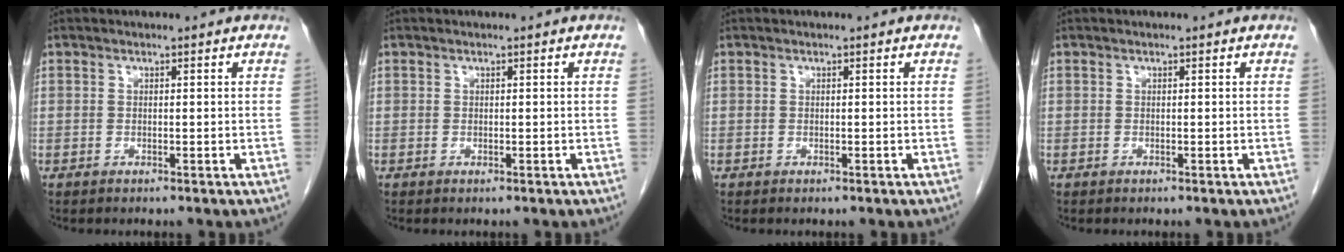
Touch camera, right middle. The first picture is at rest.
{"total": 0.0}
{"total": 0.0}
{"total": 0.0}